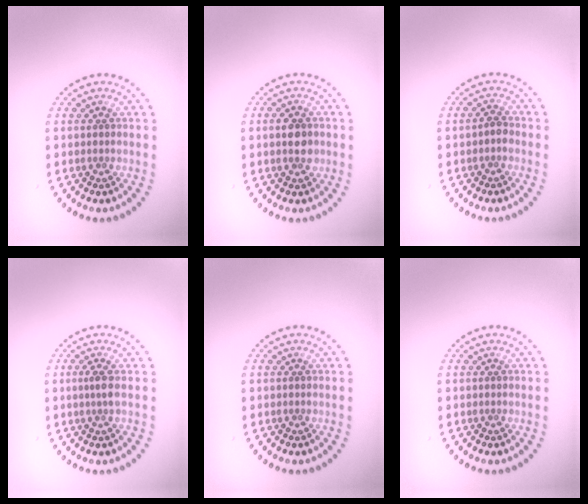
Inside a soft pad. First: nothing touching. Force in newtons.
{"total": 2.6, "press": 2.6, "slide": 0.1}
{"total": 0.9, "press": 0.9, "slide": 0.3}
{"total": 1.2, "press": 0.9, "slide": 0.8}
{"total": 0.0}
{"total": 0.0}